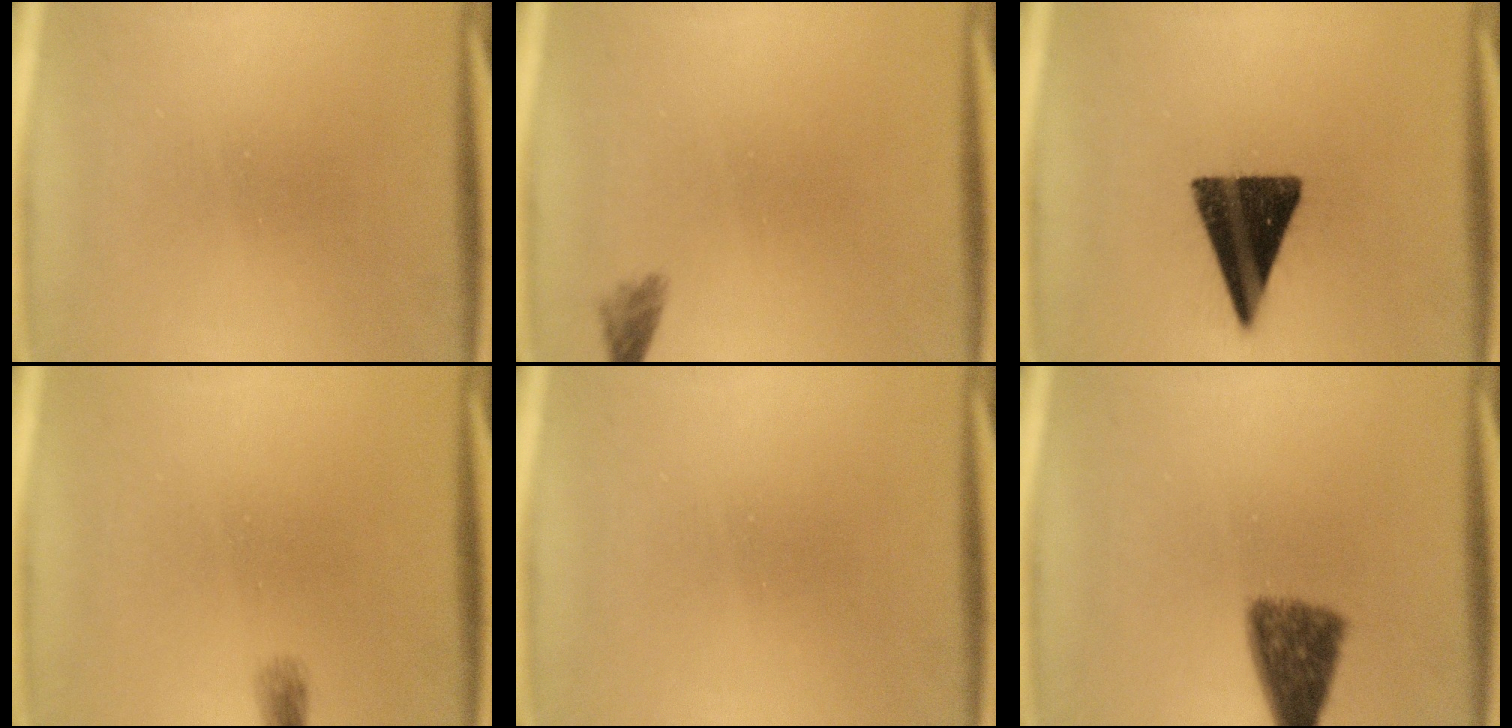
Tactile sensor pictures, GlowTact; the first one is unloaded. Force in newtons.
{"total": 1.6}
{"total": 15.1}
{"total": 0.6}
{"total": 0.0}
{"total": 7.2}